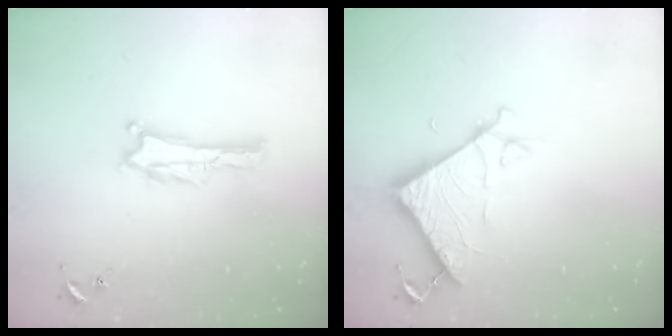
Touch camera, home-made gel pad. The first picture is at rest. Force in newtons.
{"total": 7.2, "press": 7.2, "slide": 0.4}